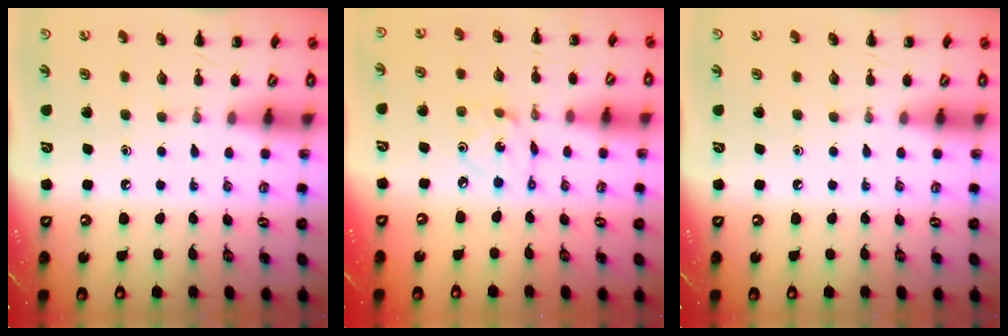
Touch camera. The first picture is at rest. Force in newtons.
{"total": 2.4, "press": 2.4, "slide": 0.4}
{"total": 0.0}